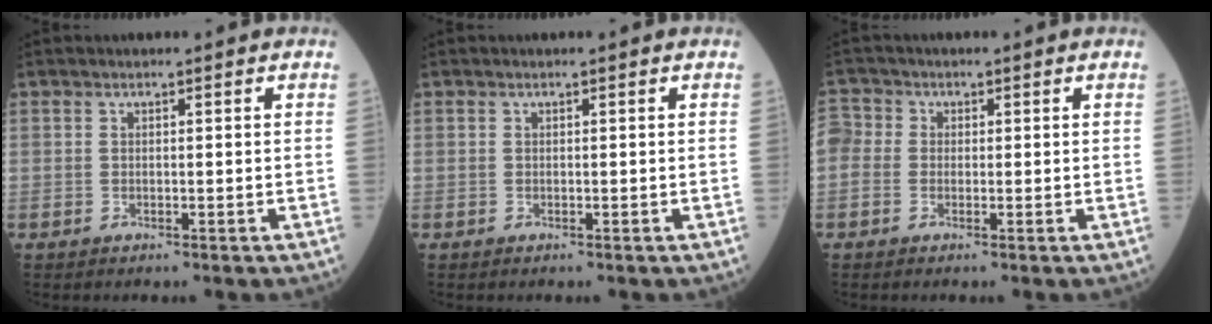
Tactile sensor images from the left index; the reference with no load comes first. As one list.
[{"total": 0.0}, {"total": 4.7, "force": [0.0, 4.1, 2.2], "torque": [-0.061, 0.018, -0.004]}]